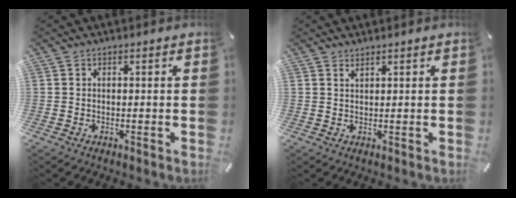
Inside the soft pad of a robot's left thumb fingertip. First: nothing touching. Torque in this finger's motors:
{"motor_torque": [0.23, 0.02, -0.17, 0.14, 0.03]}